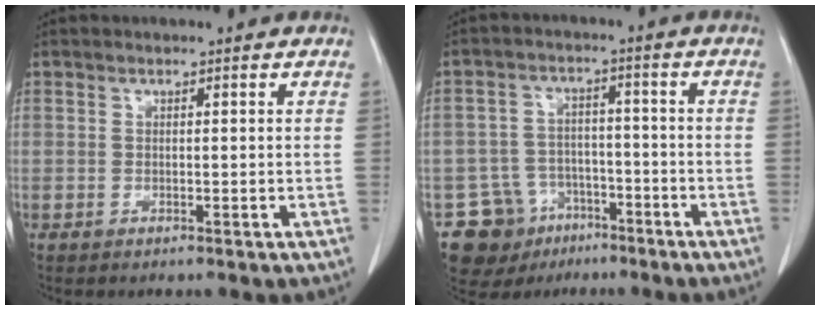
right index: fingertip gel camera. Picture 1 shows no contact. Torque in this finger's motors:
{"motor_torque": [-0.17, 0.05, -0.52, -0.17]}